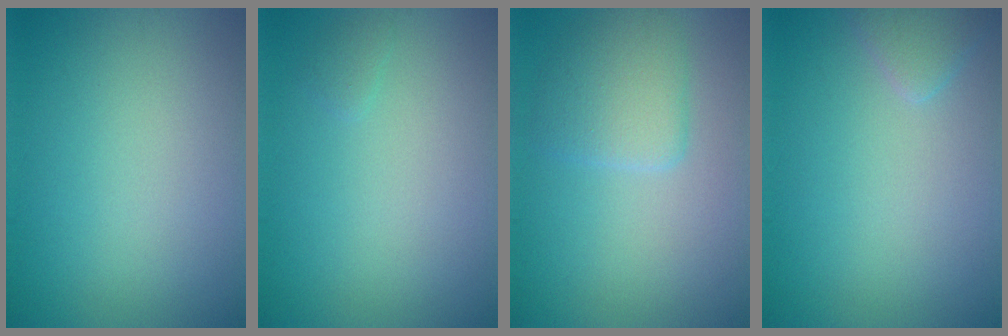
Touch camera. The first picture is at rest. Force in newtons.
{"total": 0.5, "press": 0.5, "slide": 0.0}
{"total": 2.9, "press": 2.9, "slide": 0.3}
{"total": 1.4, "press": 1.4, "slide": 0.1}